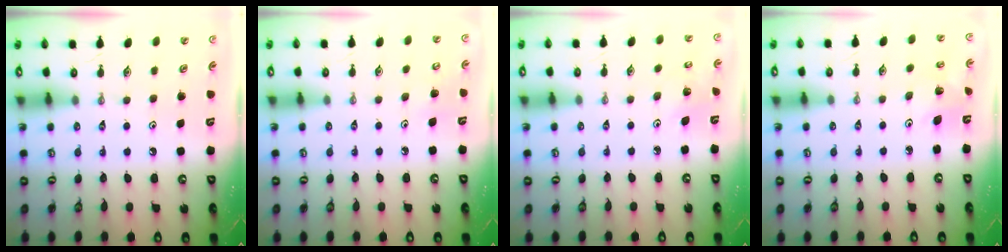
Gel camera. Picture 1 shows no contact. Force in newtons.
{"total": 5.9, "press": 5.8, "slide": 1.2}
{"total": 1.7, "press": 1.6, "slide": 0.2}
{"total": 3.2, "press": 3.2, "slide": 0.1}